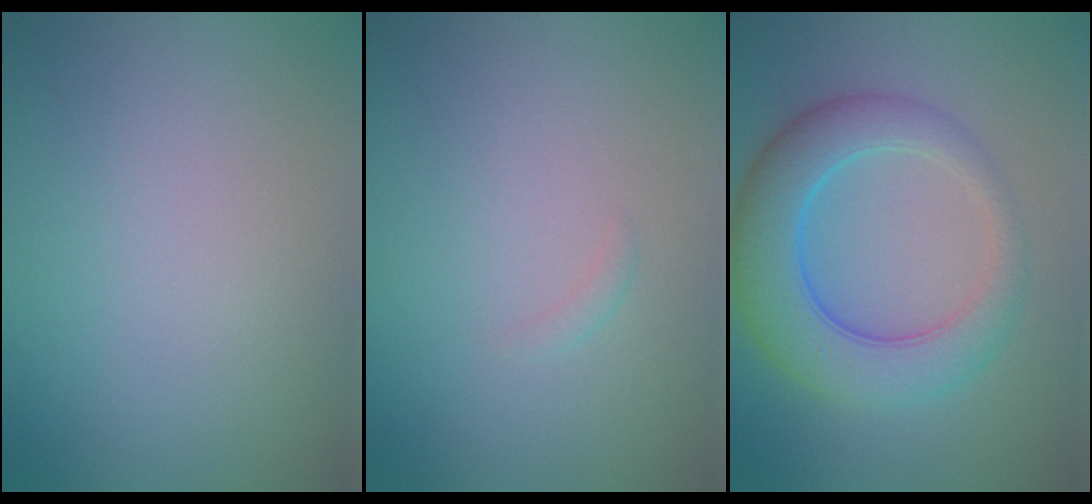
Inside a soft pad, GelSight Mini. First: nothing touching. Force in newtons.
{"total": 0.5, "press": 0.5, "slide": 0.1}
{"total": 7.3, "press": 7.2, "slide": 0.4}